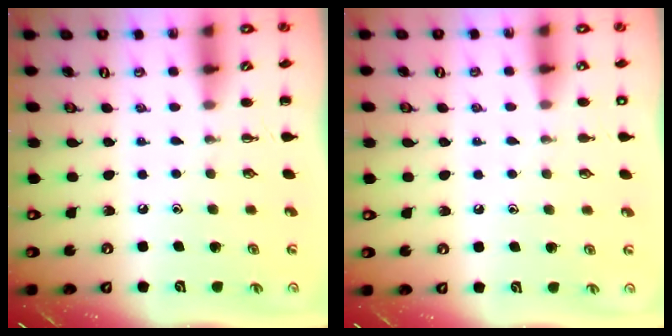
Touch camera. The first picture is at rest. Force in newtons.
{"total": 1.1, "press": 1.1, "slide": 0.2}